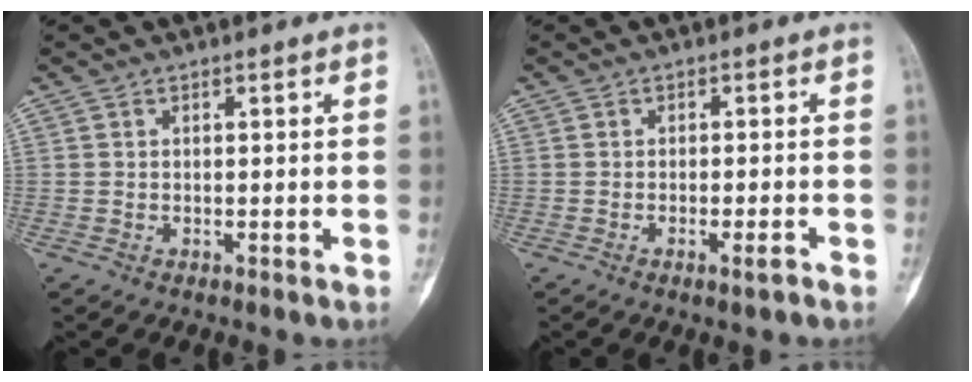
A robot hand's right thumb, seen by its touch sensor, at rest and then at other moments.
{"total": 2.3, "force": [-1.4, 0.4, 1.8], "torque": [-0.032, 0.003, -0.021]}